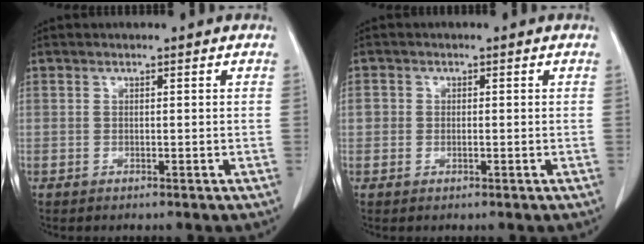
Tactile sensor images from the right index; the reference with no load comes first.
{"total": 4.3, "force": [0.1, 4.0, 1.5], "torque": [-0.038, 0.014, 0.005]}